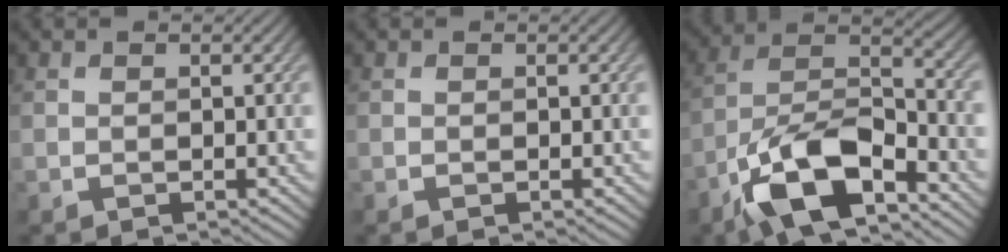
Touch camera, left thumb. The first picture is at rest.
{"total": 0.0}
{"total": 13.1, "force": [-8.2, 5.1, 8.9], "torque": [-0.168, 0.000, -0.172]}